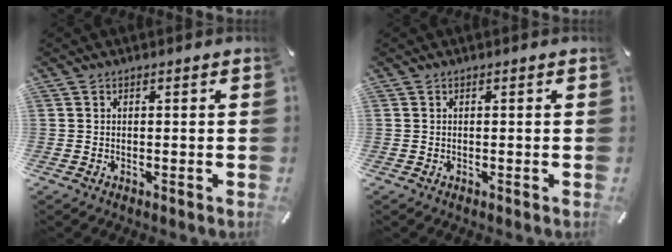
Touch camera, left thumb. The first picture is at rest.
{"total": 0.0}